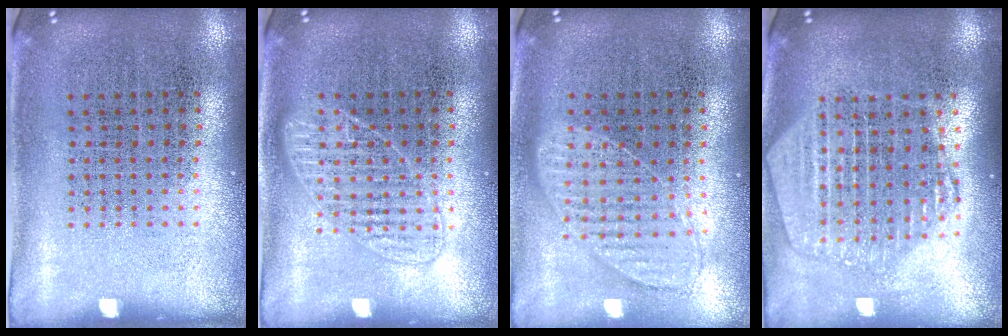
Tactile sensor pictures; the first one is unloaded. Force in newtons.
{"total": 2.3, "press": 2.2, "slide": 0.3}
{"total": 1.0, "press": 1.0, "slide": 0.3}
{"total": 2.1, "press": 1.9, "slide": 1.0}